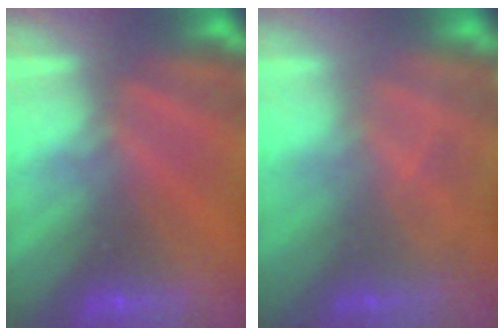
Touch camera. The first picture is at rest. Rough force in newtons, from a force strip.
{"total": 2.4}